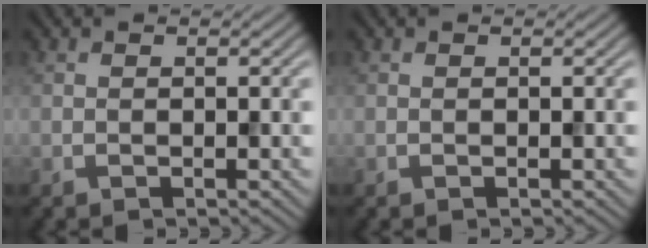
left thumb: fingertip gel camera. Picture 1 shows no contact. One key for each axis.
{"total": 0.0}